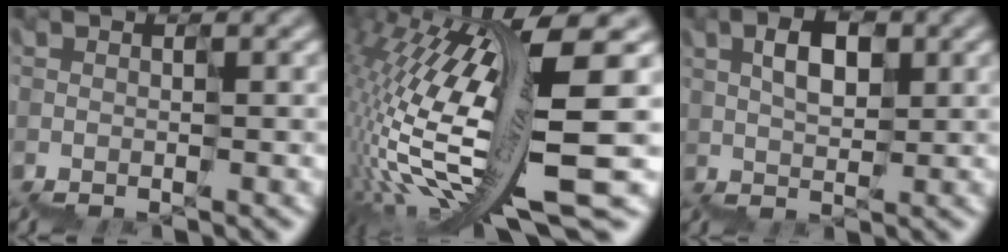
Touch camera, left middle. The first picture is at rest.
{"total": 12.4, "force": [0.9, 1.7, 12.3], "torque": [-0.229, 0.010, 0.045]}
{"total": 2.9, "force": [2.2, 1.3, 1.5], "torque": [-0.010, 0.016, 0.042]}